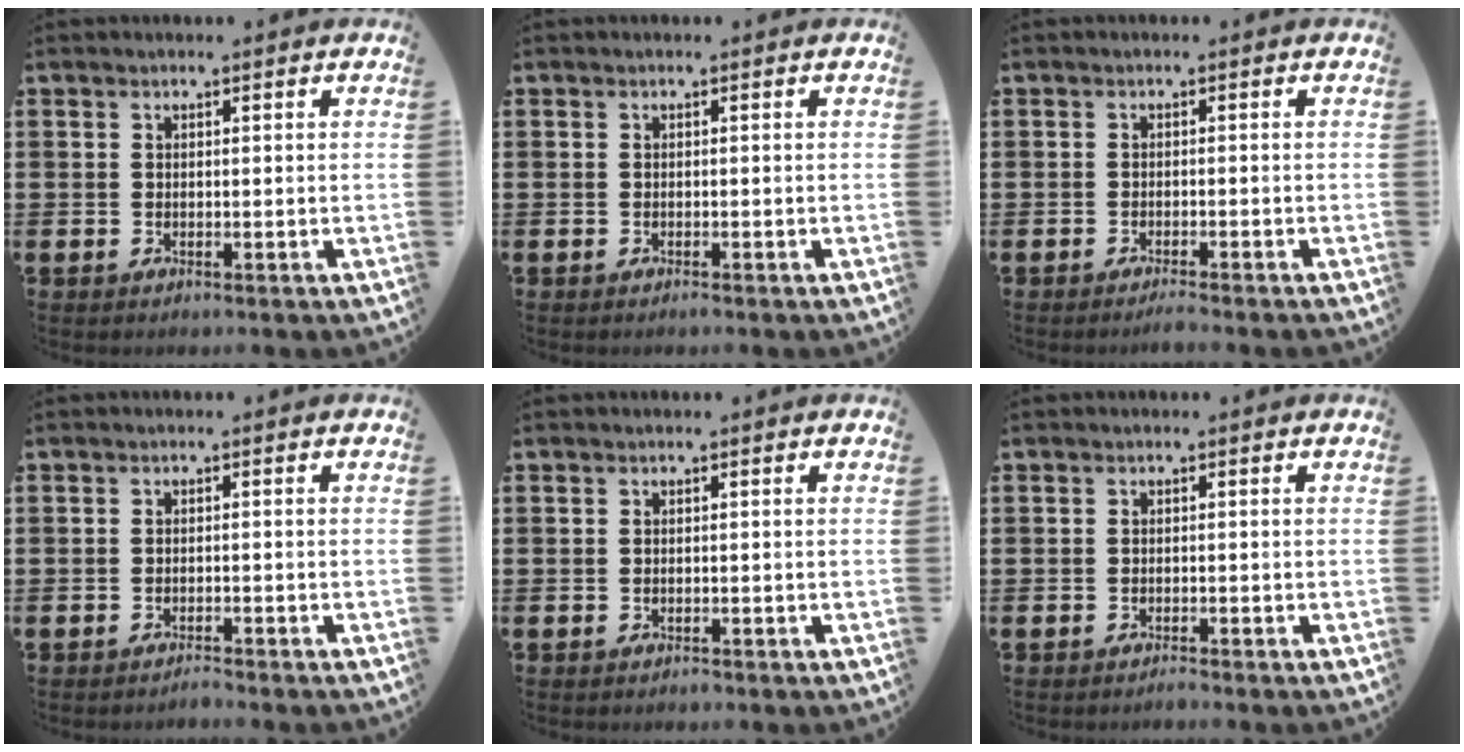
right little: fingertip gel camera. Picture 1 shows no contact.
{"total": 0.0}
{"total": 1.1, "force": [-1.0, -0.1, 0.5], "torque": [-0.007, -0.002, -0.020]}
{"total": 1.1, "force": [-1.1, -0.1, 0.1], "torque": [-0.005, -0.001, -0.021]}
{"total": 0.0}
{"total": 0.7, "force": [-0.7, 0.0, 0.2], "torque": [-0.005, -0.004, -0.013]}